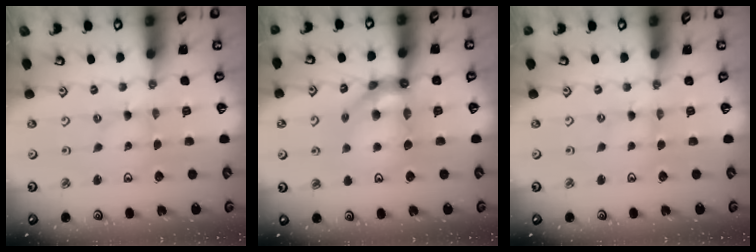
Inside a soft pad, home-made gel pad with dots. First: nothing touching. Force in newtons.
{"total": 13.5, "press": 13.4, "slide": 1.5}
{"total": 0.0}